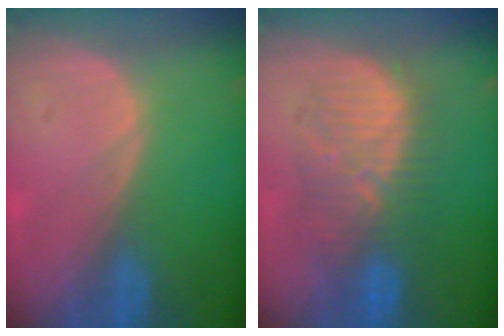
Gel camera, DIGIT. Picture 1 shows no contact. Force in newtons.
{"total": 9.1, "press": 9.1, "slide": 0.3}